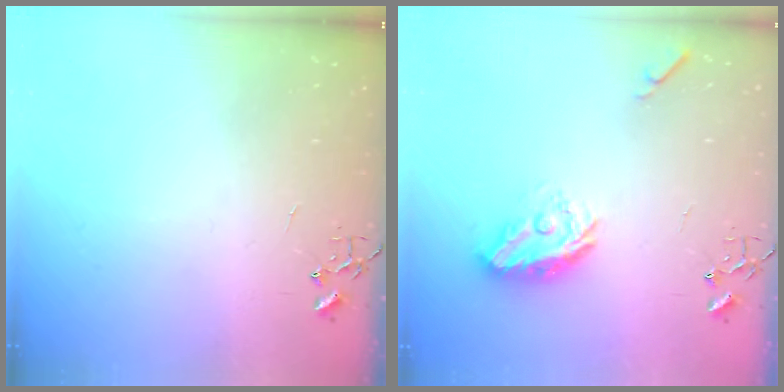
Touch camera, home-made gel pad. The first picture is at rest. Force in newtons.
{"total": 11.7, "press": 11.7, "slide": 0.5}